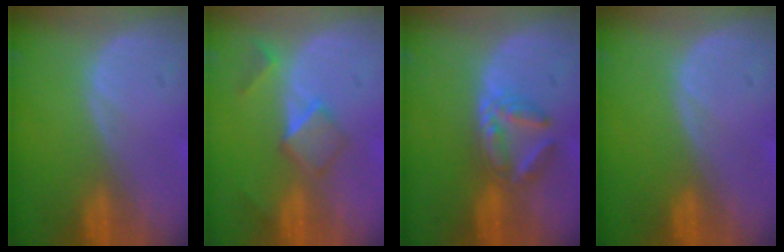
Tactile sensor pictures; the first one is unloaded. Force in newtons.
{"total": 5.1, "press": 4.5, "slide": 2.5}
{"total": 5.7, "press": 5.1, "slide": 2.6}
{"total": 0.0}